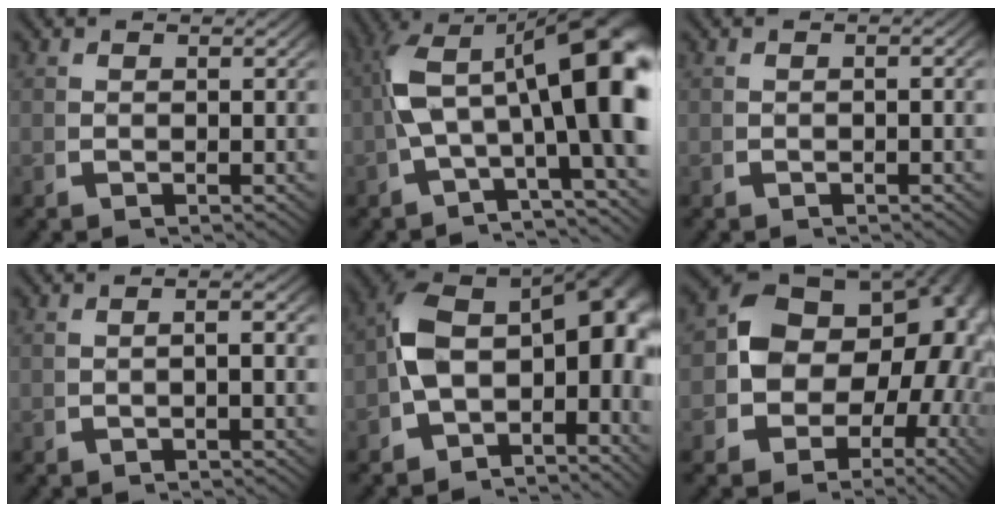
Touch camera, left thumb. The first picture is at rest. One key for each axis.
{"total": 12.8, "fx": -0.6, "fy": 6.1, "fz": 11.3, "tx": -0.181, "ty": -0.022, "tz": -0.001}
{"total": 0.6, "fx": -0.4, "fy": 0.1, "fz": 0.4, "tx": -0.006, "ty": 0.003, "tz": -0.009}
{"total": 1.5, "fx": -0.7, "fy": 0.1, "fz": 1.3, "tx": -0.024, "ty": 0.006, "tz": -0.011}
{"total": 17.1, "fx": 0.9, "fy": 11.4, "fz": 12.7, "tx": -0.205, "ty": -0.004, "tz": -0.002}
{"total": 14.0, "fx": -1.5, "fy": 10.9, "fz": 8.7, "tx": -0.159, "ty": -0.053, "tz": -0.018}